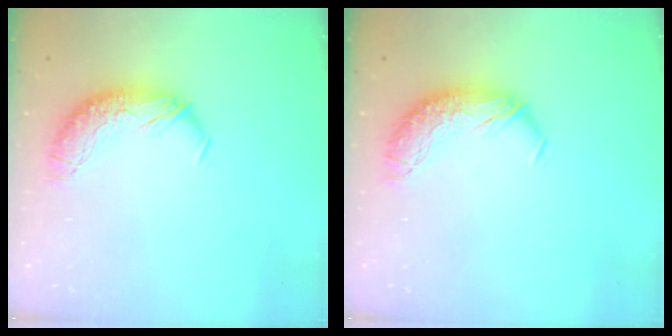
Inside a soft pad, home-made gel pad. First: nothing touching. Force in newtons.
{"total": 0.0}